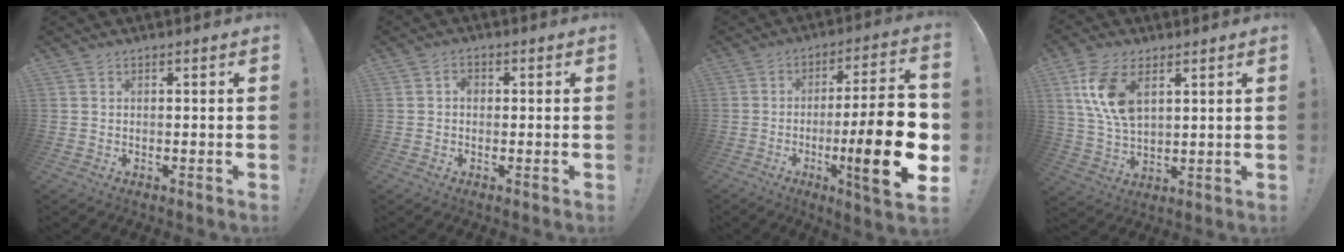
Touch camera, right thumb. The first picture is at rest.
{"total": 2.3, "force": [-0.2, 1.8, 1.5], "torque": [-0.023, 0.007, -0.006]}
{"total": 22.3, "force": [-4.8, 3.8, 21.5], "torque": [-0.337, 0.012, -0.072]}
{"total": 11.9, "force": [5.2, 6.6, 8.5], "torque": [-0.175, -0.012, 0.096]}